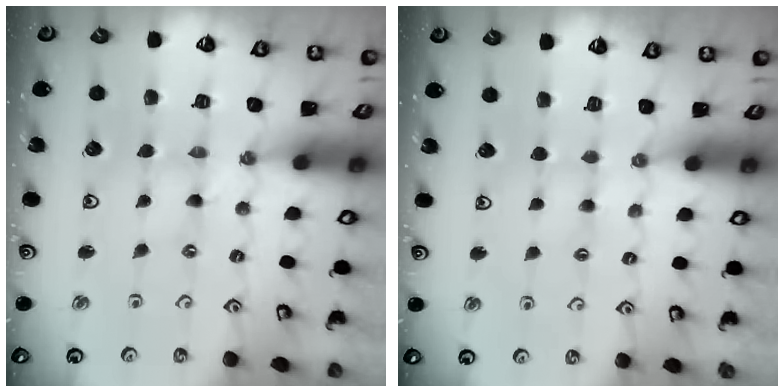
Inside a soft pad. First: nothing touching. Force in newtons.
{"total": 1.6, "press": 1.6, "slide": 0.3}